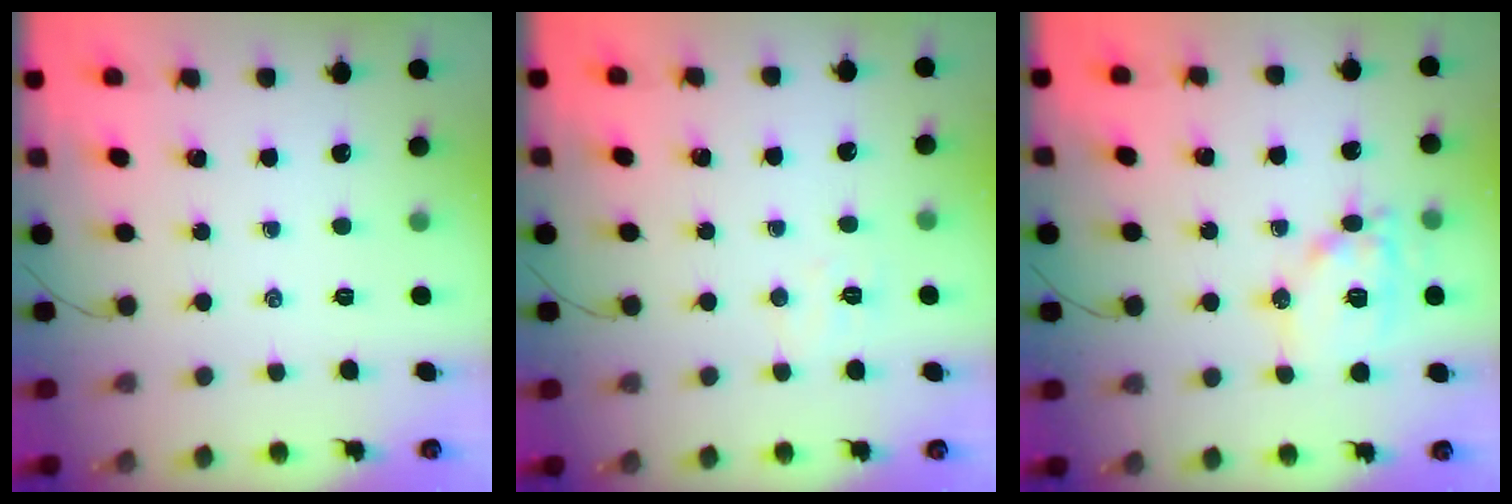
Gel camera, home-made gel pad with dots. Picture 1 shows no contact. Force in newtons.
{"total": 3.6, "press": 3.5, "slide": 0.8}
{"total": 12.8, "press": 12.8, "slide": 1.4}